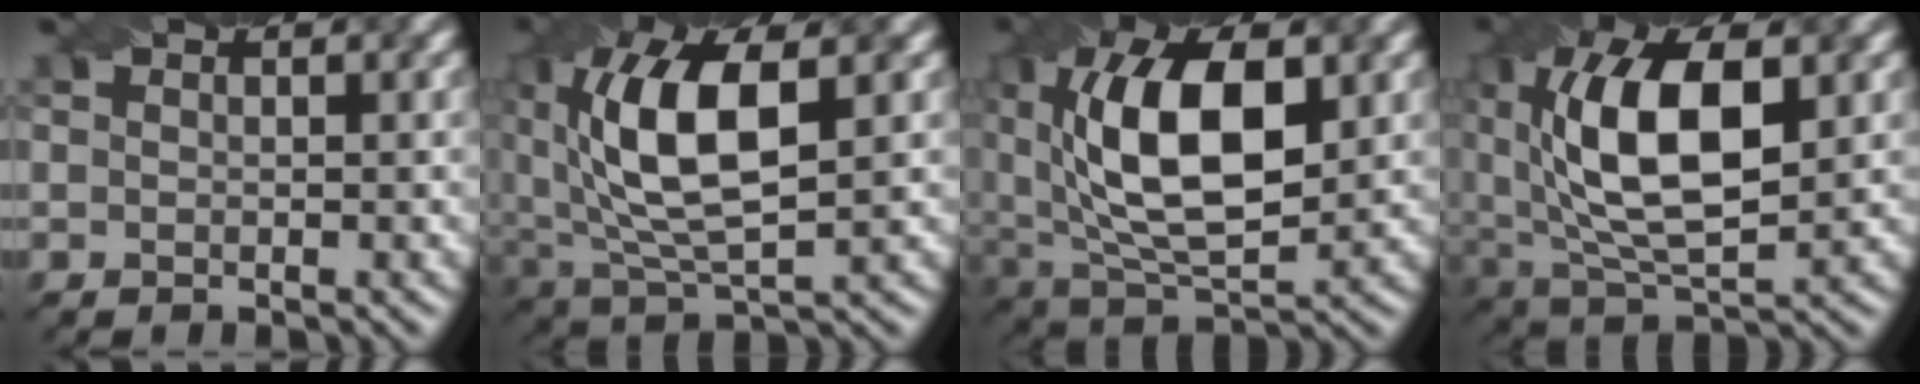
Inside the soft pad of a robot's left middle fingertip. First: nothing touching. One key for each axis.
{"total": 10.1, "fx": 1.5, "fy": 4.7, "fz": 8.9, "tx": -0.179, "ty": 0.011, "tz": 0.037}
{"total": 11.5, "fx": 1.7, "fy": 5.8, "fz": 9.8, "tx": -0.174, "ty": 0.011, "tz": 0.037}
{"total": 11.2, "fx": 1.6, "fy": 5.5, "fz": 9.7, "tx": -0.177, "ty": 0.013, "tz": 0.036}